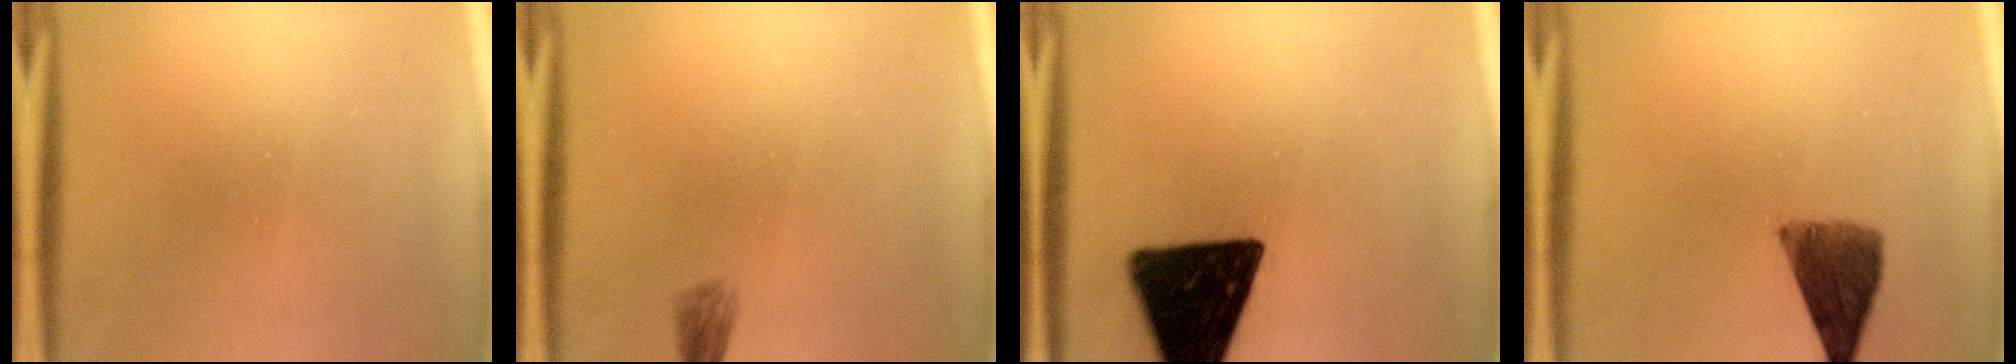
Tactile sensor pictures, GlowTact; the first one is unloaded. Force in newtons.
{"total": 1.7}
{"total": 18.5}
{"total": 7.1}